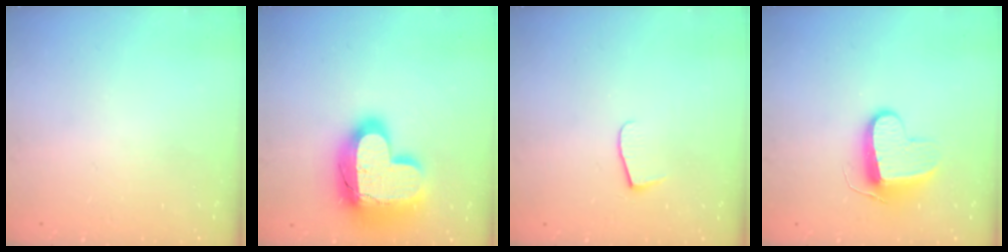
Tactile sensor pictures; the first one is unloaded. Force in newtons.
{"total": 22.3, "press": 22.3, "slide": 1.5}
{"total": 6.2, "press": 6.2, "slide": 0.4}
{"total": 9.9, "press": 9.9, "slide": 0.2}